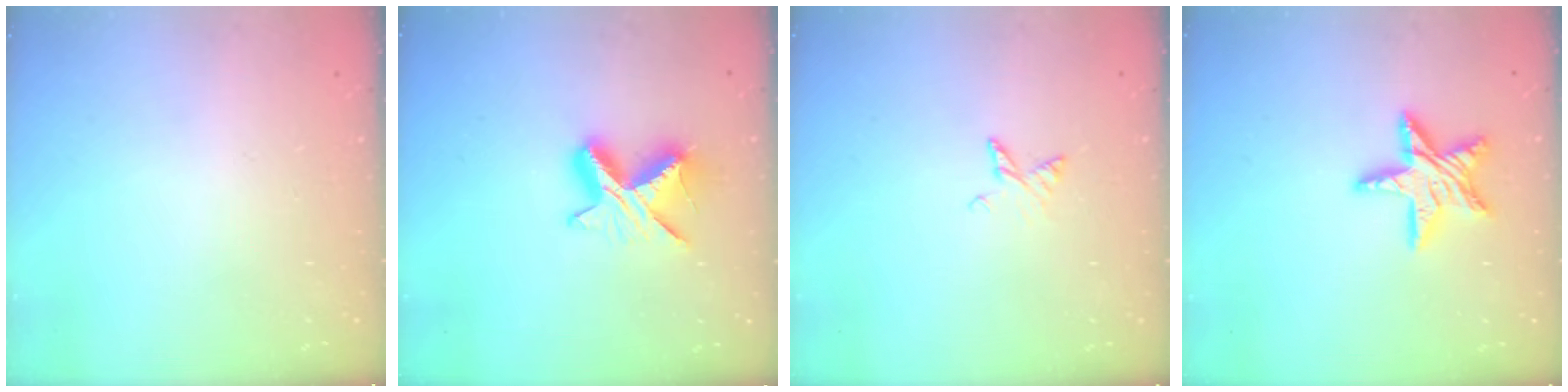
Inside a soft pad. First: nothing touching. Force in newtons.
{"total": 8.9, "press": 8.9, "slide": 0.6}
{"total": 4.7, "press": 4.7, "slide": 0.5}
{"total": 13.1, "press": 13.0, "slide": 1.2}